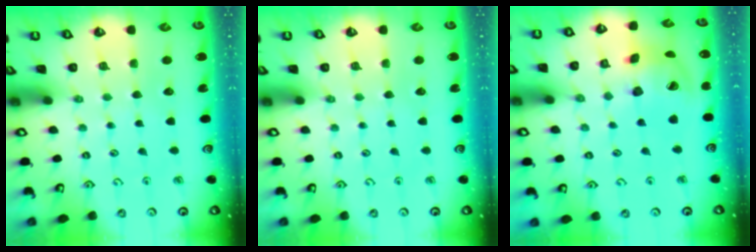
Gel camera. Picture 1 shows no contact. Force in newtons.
{"total": 0.0}
{"total": 15.6, "press": 15.4, "slide": 2.5}